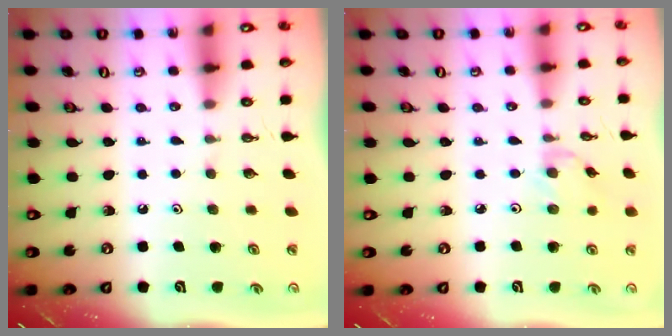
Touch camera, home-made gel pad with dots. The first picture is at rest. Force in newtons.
{"total": 0.7, "press": 0.7, "slide": 0.2}